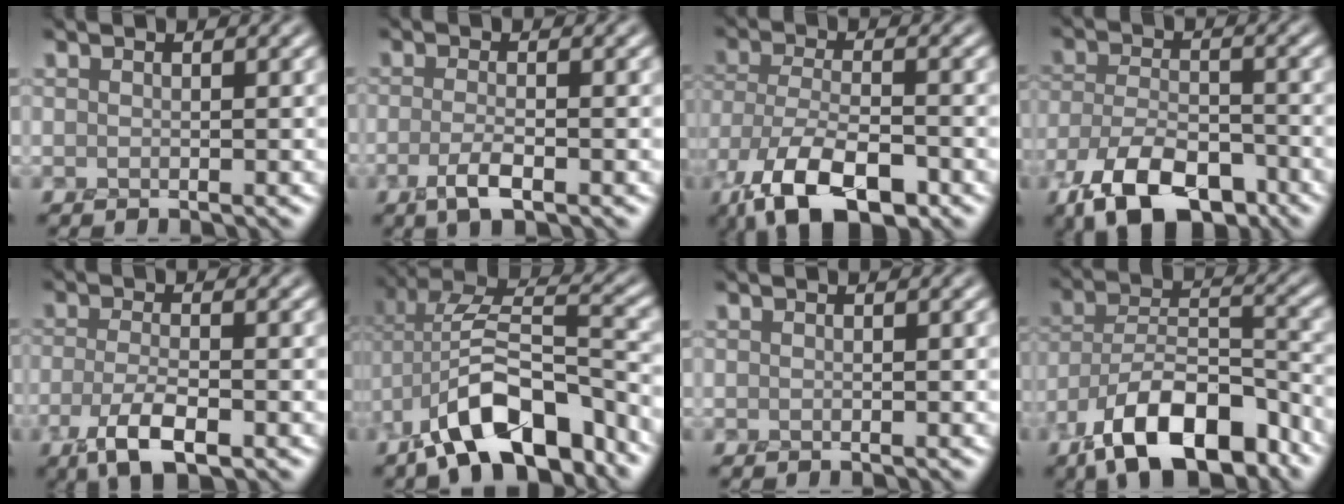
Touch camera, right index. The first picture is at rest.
{"total": 2.4, "force": [-1.5, 0.4, 1.8], "torque": [-0.034, -0.004, -0.035]}
{"total": 8.7, "force": [-5.5, 3.3, 5.9], "torque": [-0.117, -0.016, -0.106]}
{"total": 7.9, "force": [-5.3, 3.5, 4.6], "torque": [-0.086, -0.012, -0.099]}
{"total": 4.1, "force": [-2.3, 1.1, 3.2], "torque": [-0.064, -0.009, -0.047]}
{"total": 11.0, "force": [-6.4, 4.4, 7.7], "torque": [-0.132, 0.009, -0.124]}
{"total": 0.0}
{"total": 11.1, "force": [-7.5, 4.3, 7.0], "torque": [-0.111, -0.003, -0.144]}